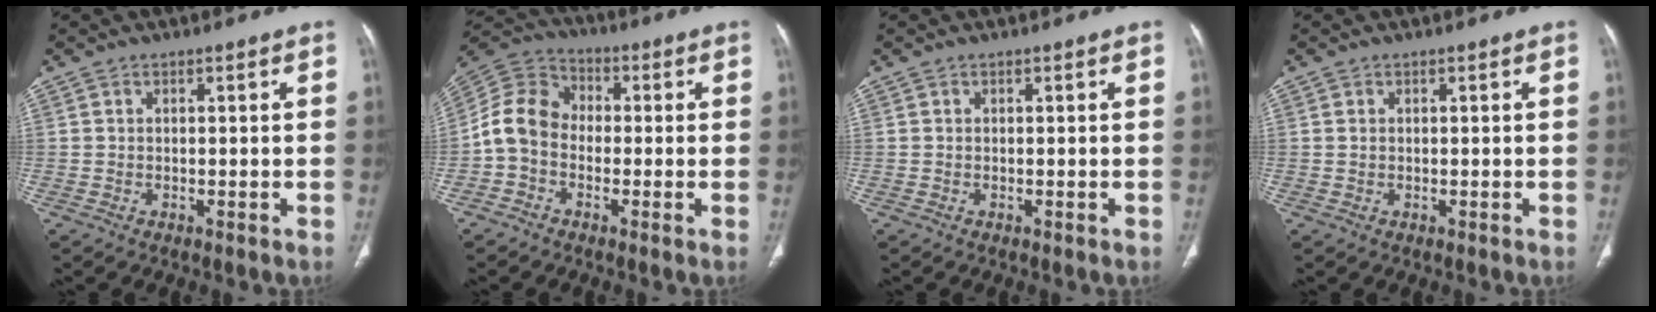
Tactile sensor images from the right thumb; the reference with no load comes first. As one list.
[{"total": 9.3, "force": [-1.6, 7.4, 5.4], "torque": [-0.094, 0.033, -0.047]}, {"total": 0.0}, {"total": 0.6, "force": [0.2, 0.5, 0.3], "torque": [-0.005, 0.000, 0.005]}]